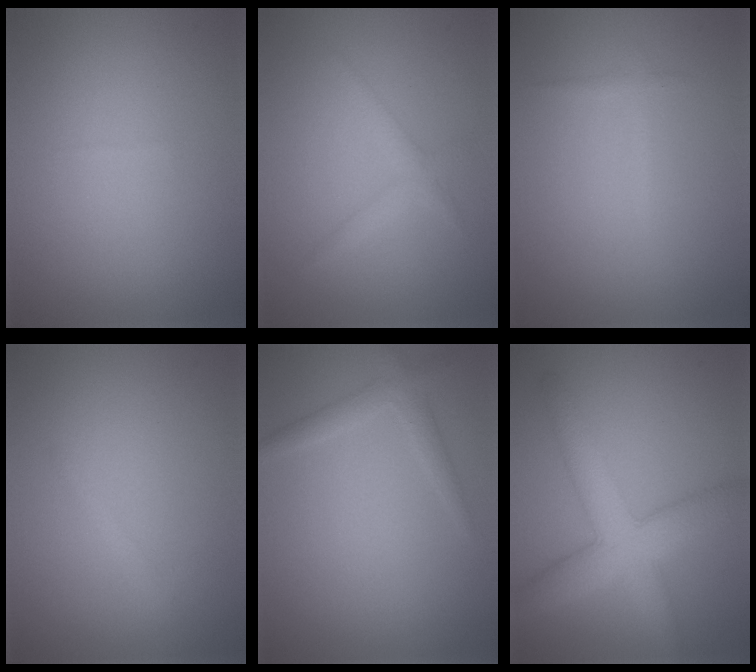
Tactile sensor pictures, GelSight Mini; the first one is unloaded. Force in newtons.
{"total": 1.6, "press": 1.6, "slide": 0.1}
{"total": 0.8, "press": 0.8, "slide": 0.0}
{"total": 1.0, "press": 1.0, "slide": 0.1}
{"total": 1.8, "press": 1.8, "slide": 0.1}
{"total": 6.2, "press": 6.2, "slide": 0.2}